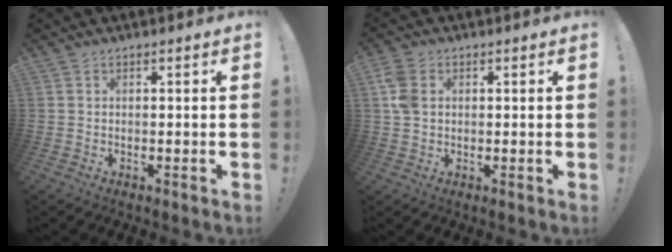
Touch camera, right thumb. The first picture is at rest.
{"total": 6.5, "force": [1.7, 4.6, 4.3], "torque": [-0.097, 0.004, 0.032]}